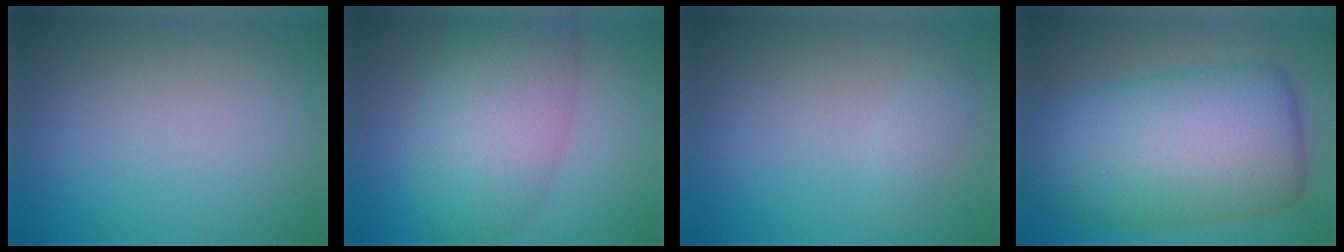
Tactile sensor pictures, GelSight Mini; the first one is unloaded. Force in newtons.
{"total": 7.3, "press": 7.3, "slide": 0.3}
{"total": 1.1, "press": 1.1, "slide": 0.1}
{"total": 13.3, "press": 13.3, "slide": 0.1}